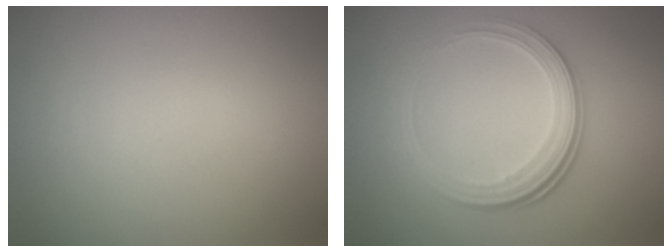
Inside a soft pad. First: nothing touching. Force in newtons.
{"total": 4.3, "press": 2.9, "slide": 3.2}